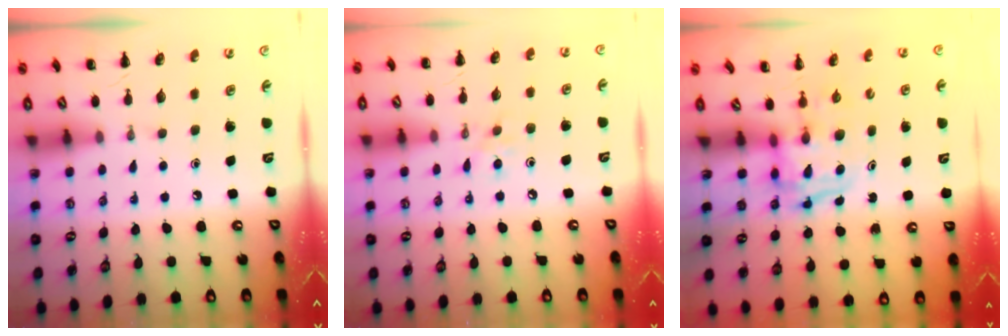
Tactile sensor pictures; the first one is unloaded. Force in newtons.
{"total": 6.1, "press": 5.7, "slide": 2.0}
{"total": 3.3, "press": 3.2, "slide": 0.6}